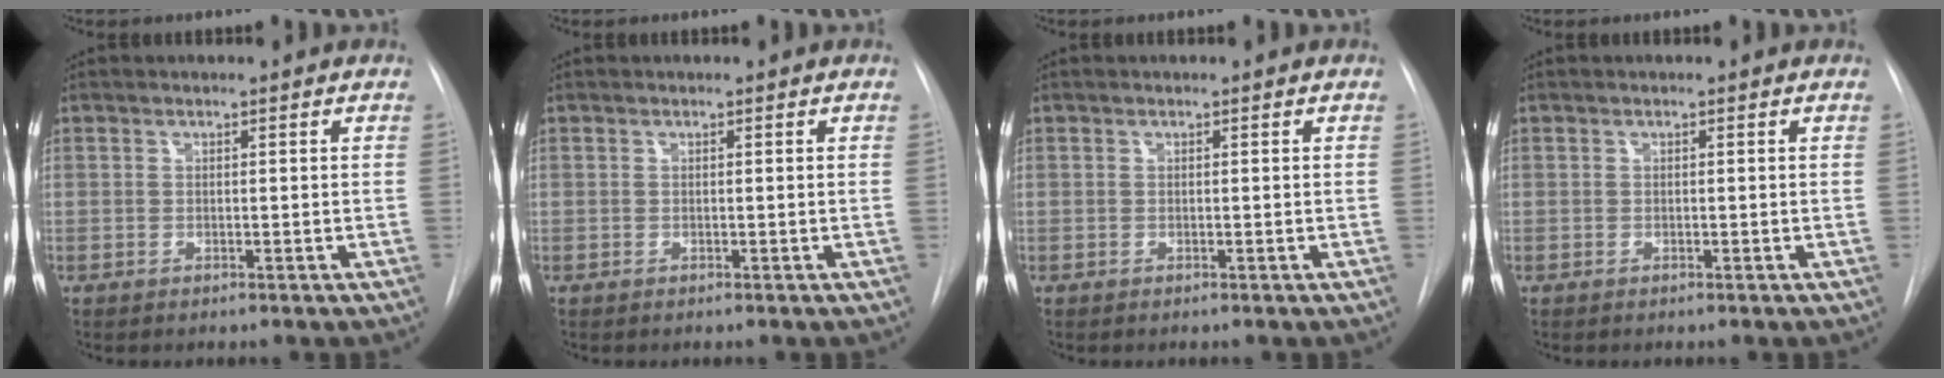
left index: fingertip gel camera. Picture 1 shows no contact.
{"total": 0.0}
{"total": 0.0}
{"total": 0.0}